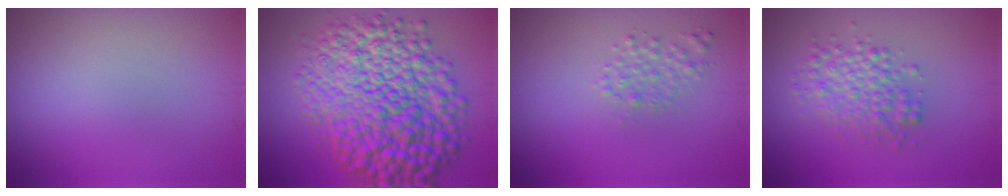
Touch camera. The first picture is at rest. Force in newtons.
{"total": 13.6, "press": 13.6, "slide": 0.1}
{"total": 1.5, "press": 1.5, "slide": 0.1}
{"total": 3.5, "press": 3.5, "slide": 0.1}